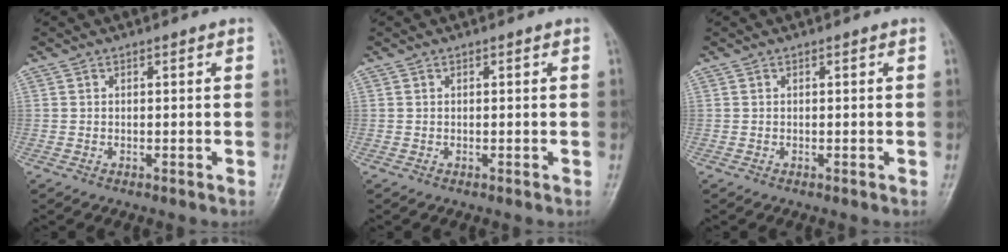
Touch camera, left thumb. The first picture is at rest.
{"total": 0.0}
{"total": 0.0}